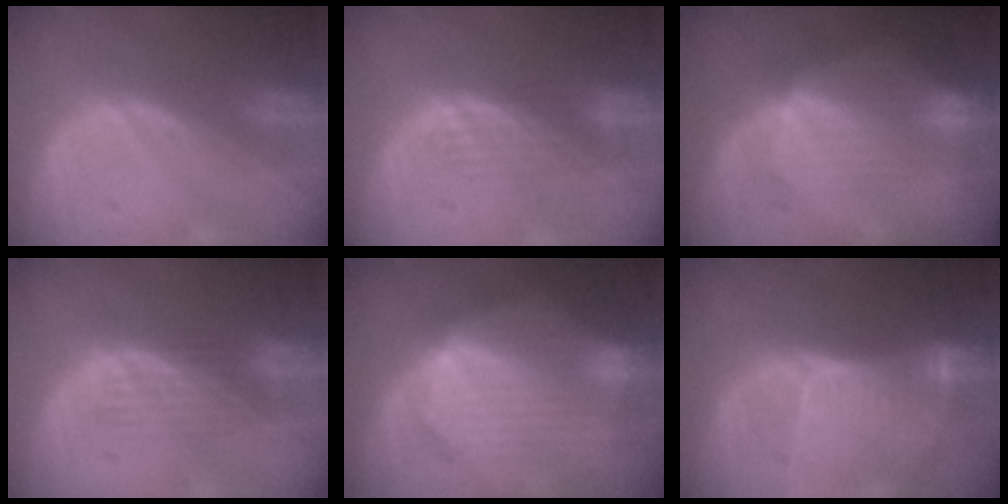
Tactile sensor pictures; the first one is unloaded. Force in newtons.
{"total": 3.5, "press": 2.9, "slide": 1.9}
{"total": 7.3, "press": 7.2, "slide": 0.7}
{"total": 4.5, "press": 3.9, "slide": 2.4}
{"total": 10.4, "press": 10.4, "slide": 0.8}
{"total": 8.4, "press": 7.6, "slide": 3.4}